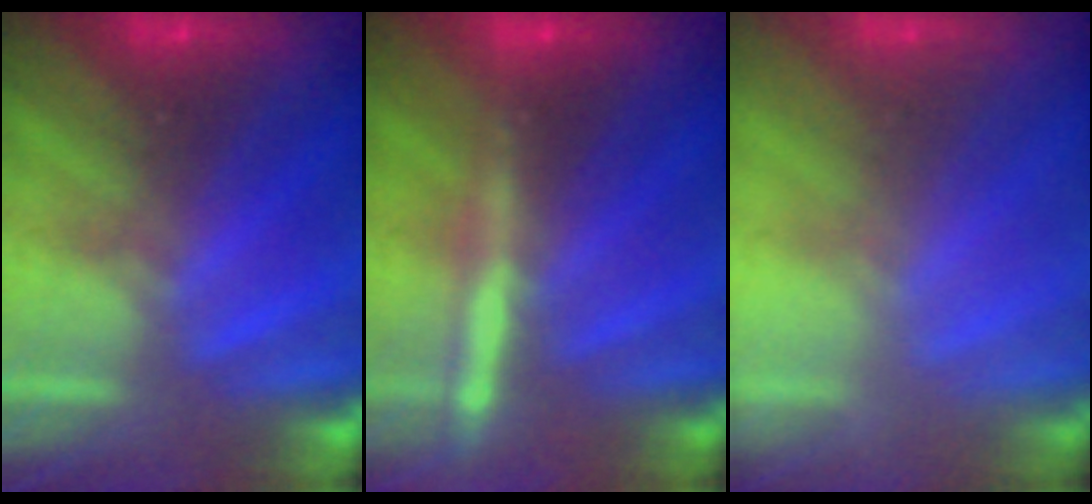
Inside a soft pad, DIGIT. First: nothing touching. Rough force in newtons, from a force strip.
{"total": 3.9}
{"total": 1.7}